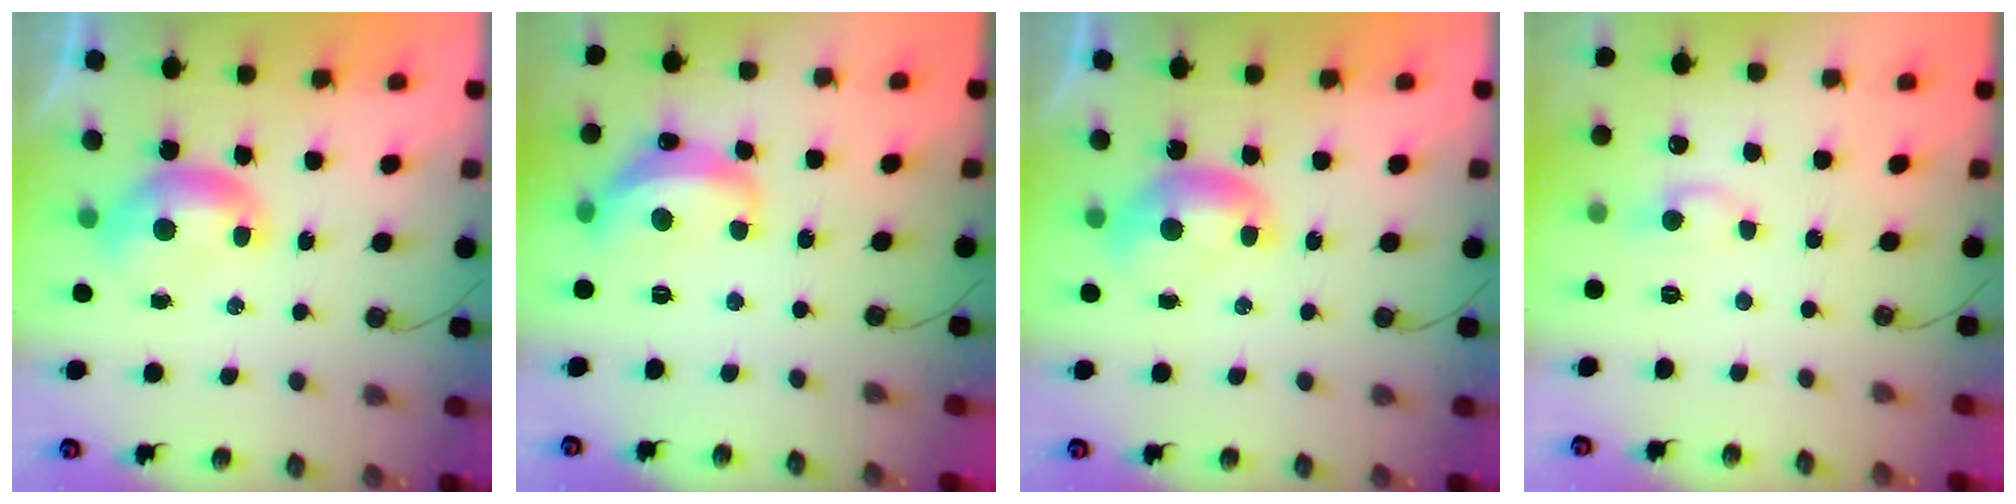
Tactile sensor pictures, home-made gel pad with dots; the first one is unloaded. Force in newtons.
{"total": 8.5, "press": 8.5, "slide": 0.8}
{"total": 0.0}
{"total": 1.0, "press": 0.9, "slide": 0.5}